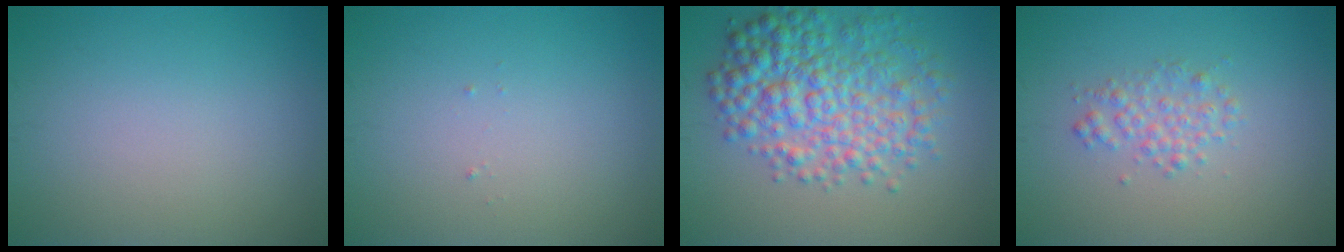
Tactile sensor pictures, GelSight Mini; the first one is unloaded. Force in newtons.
{"total": 0.0}
{"total": 7.2, "press": 7.2, "slide": 0.0}
{"total": 2.0, "press": 2.0, "slide": 0.0}